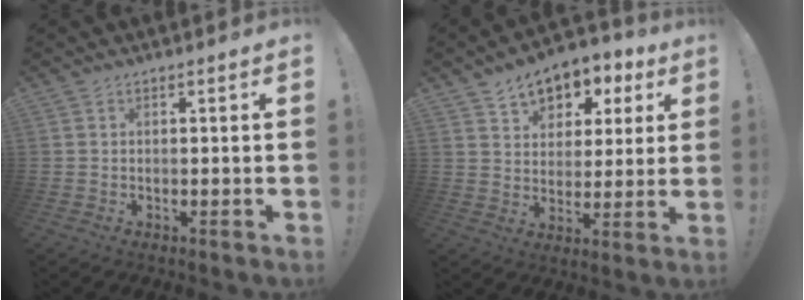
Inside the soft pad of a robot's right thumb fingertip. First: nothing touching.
{"total": 9.3, "force": [5.0, 6.9, 3.7], "torque": [-0.046, -0.035, 0.094]}